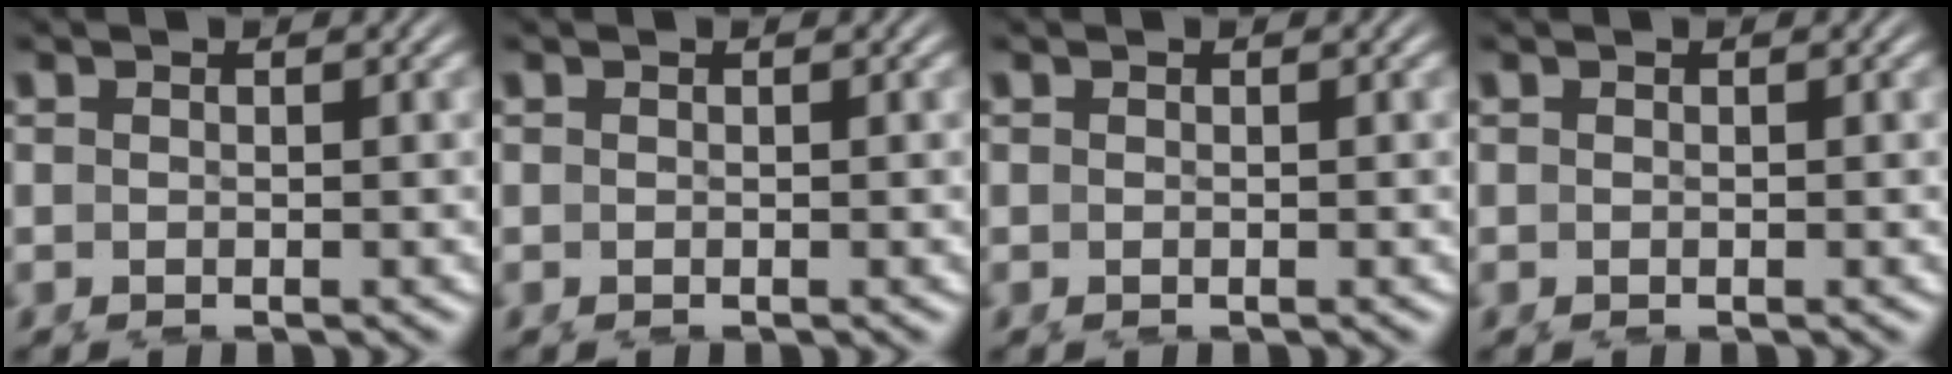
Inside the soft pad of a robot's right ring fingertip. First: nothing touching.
{"total": 0.0}
{"total": 0.0}
{"total": 0.0}